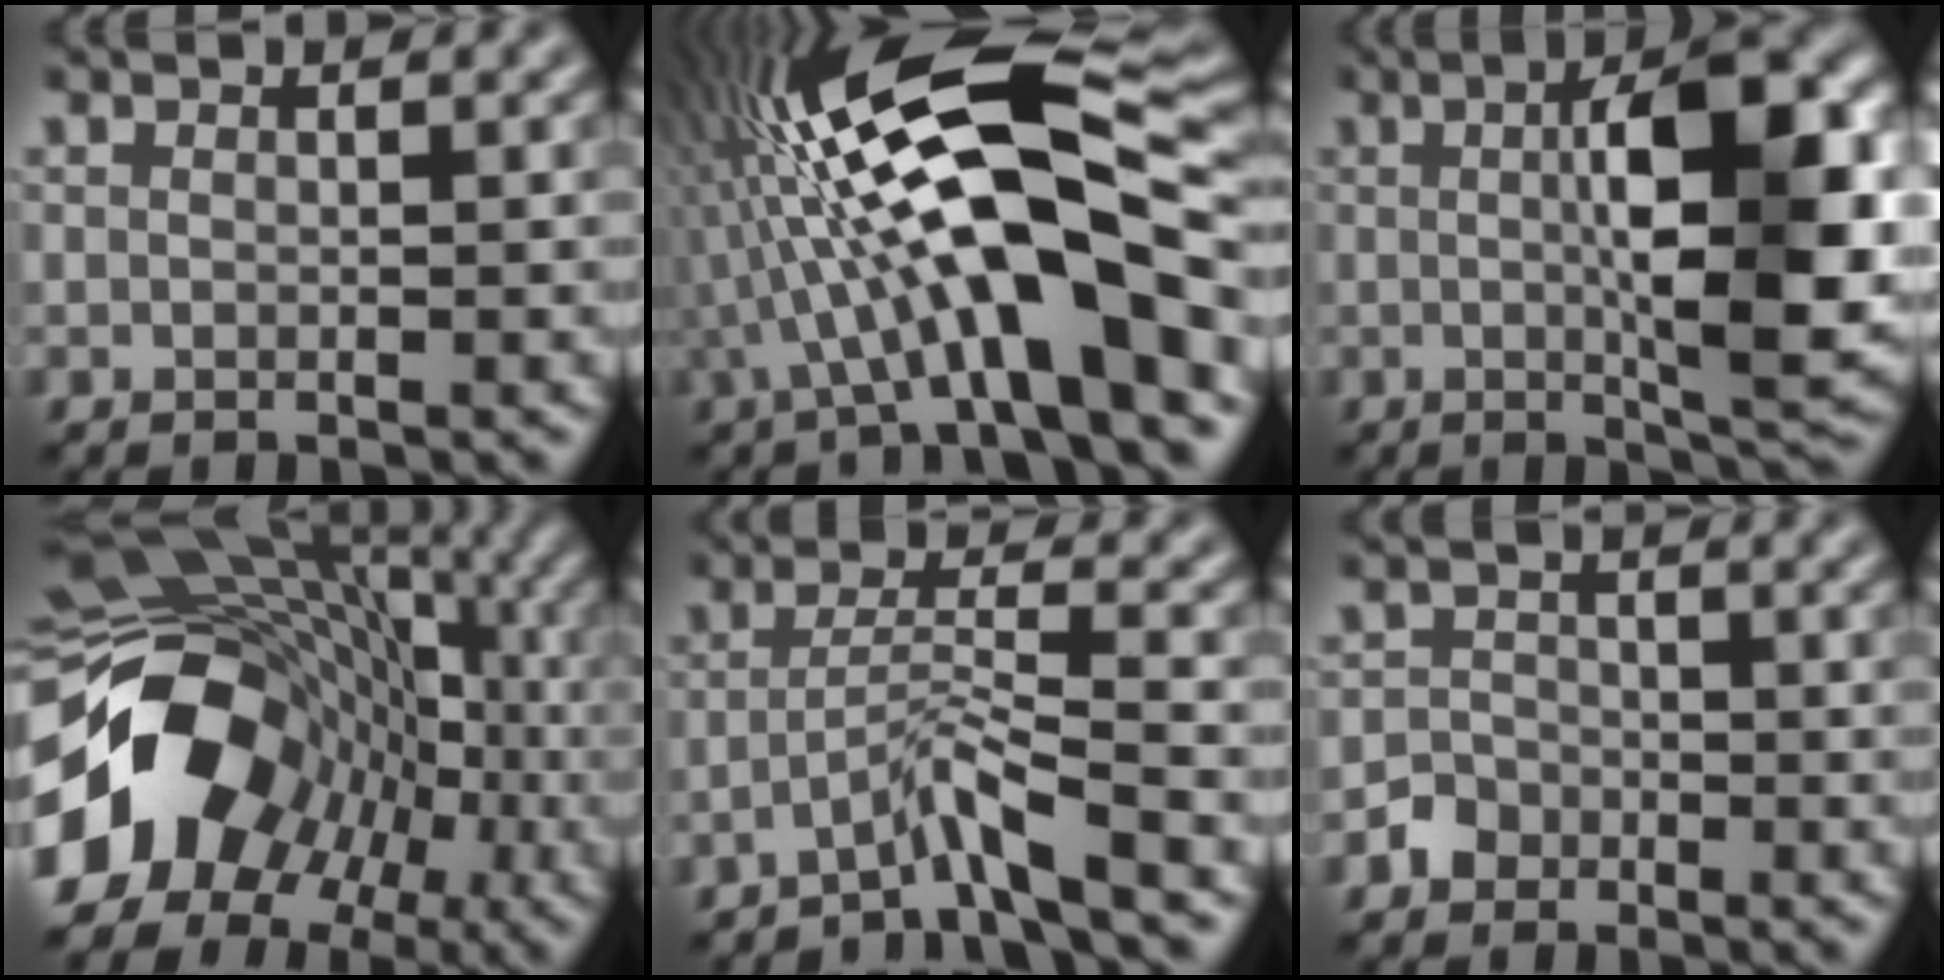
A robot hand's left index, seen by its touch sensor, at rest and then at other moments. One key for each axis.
{"total": 14.3, "fx": -2.0, "fy": 3.2, "fz": 13.8, "tx": -0.232, "ty": 0.031, "tz": -0.033}
{"total": 10.8, "fx": 1.0, "fy": 2.6, "fz": 10.4, "tx": -0.143, "ty": 0.005, "tz": 0.016}
{"total": 13.3, "fx": -3.9, "fy": 10.3, "fz": 7.3, "tx": -0.125, "ty": -0.005, "tz": -0.071}
{"total": 3.3, "fx": -2.4, "fy": -0.3, "fz": 2.2, "tx": -0.042, "ty": 0.013, "tz": -0.057}
{"total": 1.7, "fx": -1.0, "fy": 1.4, "fz": 0.1, "tx": 0.008, "ty": 0.007, "tz": -0.023}